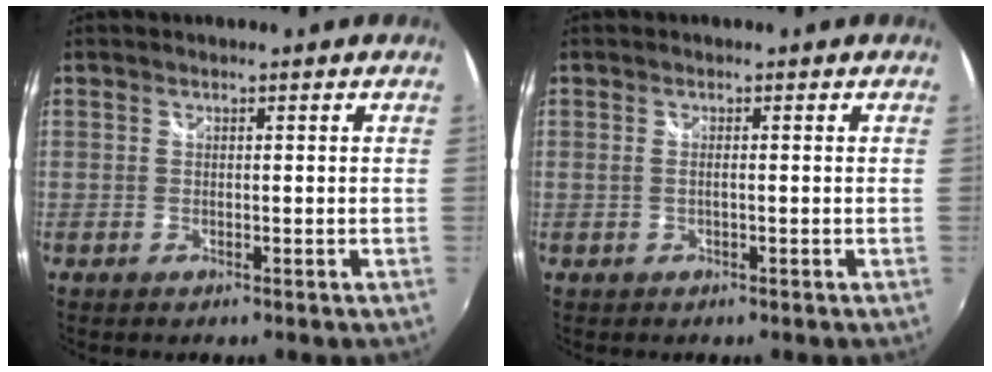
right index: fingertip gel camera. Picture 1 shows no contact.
{"total": 0.9, "force": [0.0, 0.2, 0.9], "torque": [-0.019, 0.000, -0.002]}